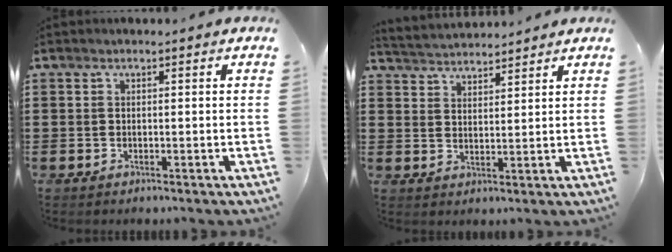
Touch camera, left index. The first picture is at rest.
{"total": 3.1, "force": [3.1, 0.2, -0.4], "torque": [-0.005, -0.012, 0.055]}